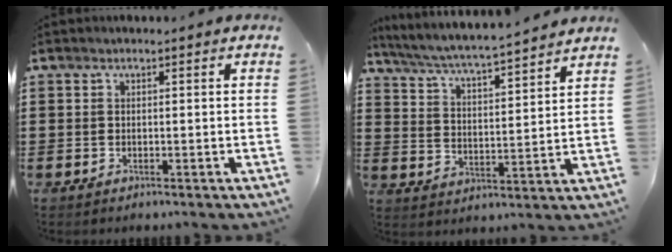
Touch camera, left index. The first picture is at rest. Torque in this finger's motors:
{"motor_torque": [1.36, -0.78, 0.27, 0.14]}